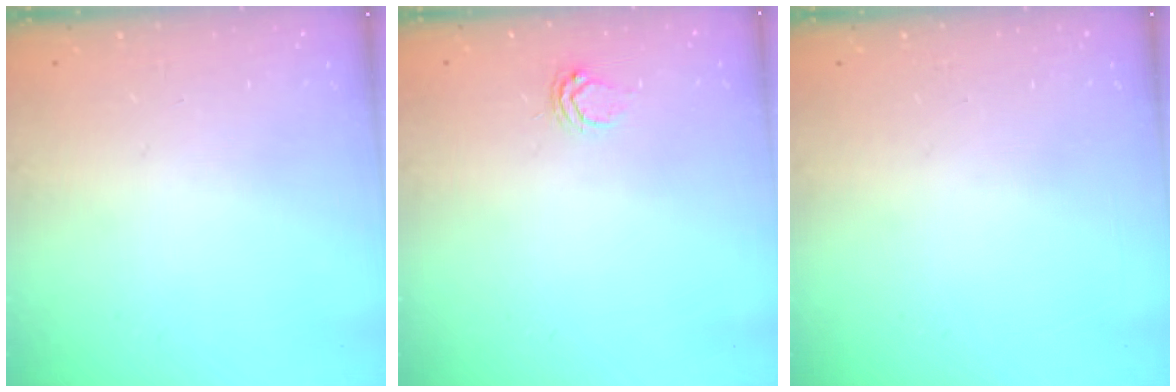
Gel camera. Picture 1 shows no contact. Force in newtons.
{"total": 4.2, "press": 4.2, "slide": 0.5}
{"total": 0.0}